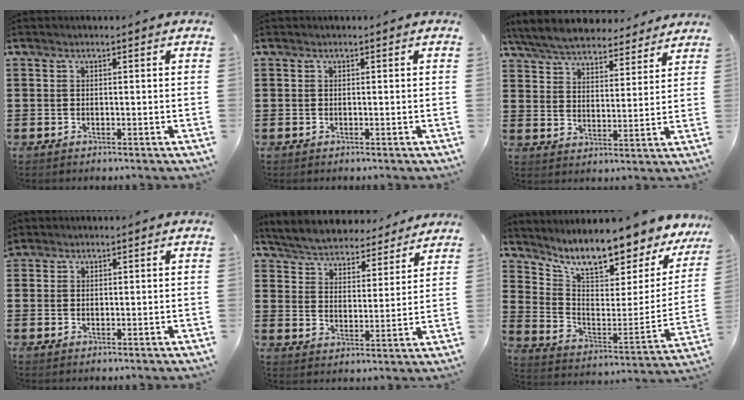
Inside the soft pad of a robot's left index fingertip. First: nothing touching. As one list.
[{"total": 0.0}, {"total": 6.5, "force": [6.3, 0.7, 1.4], "torque": [-0.055, -0.034, 0.113]}, {"total": 1.3, "force": [1.2, 0.5, 0.0], "torque": [-0.003, 0.002, 0.025]}, {"total": 5.1, "force": [5.1, 0.0, 0.3], "torque": [-0.034, -0.041, 0.085]}, {"total": 9.3, "force": [8.1, 1.1, 4.3], "torque": [-0.099, -0.078, 0.129]}]